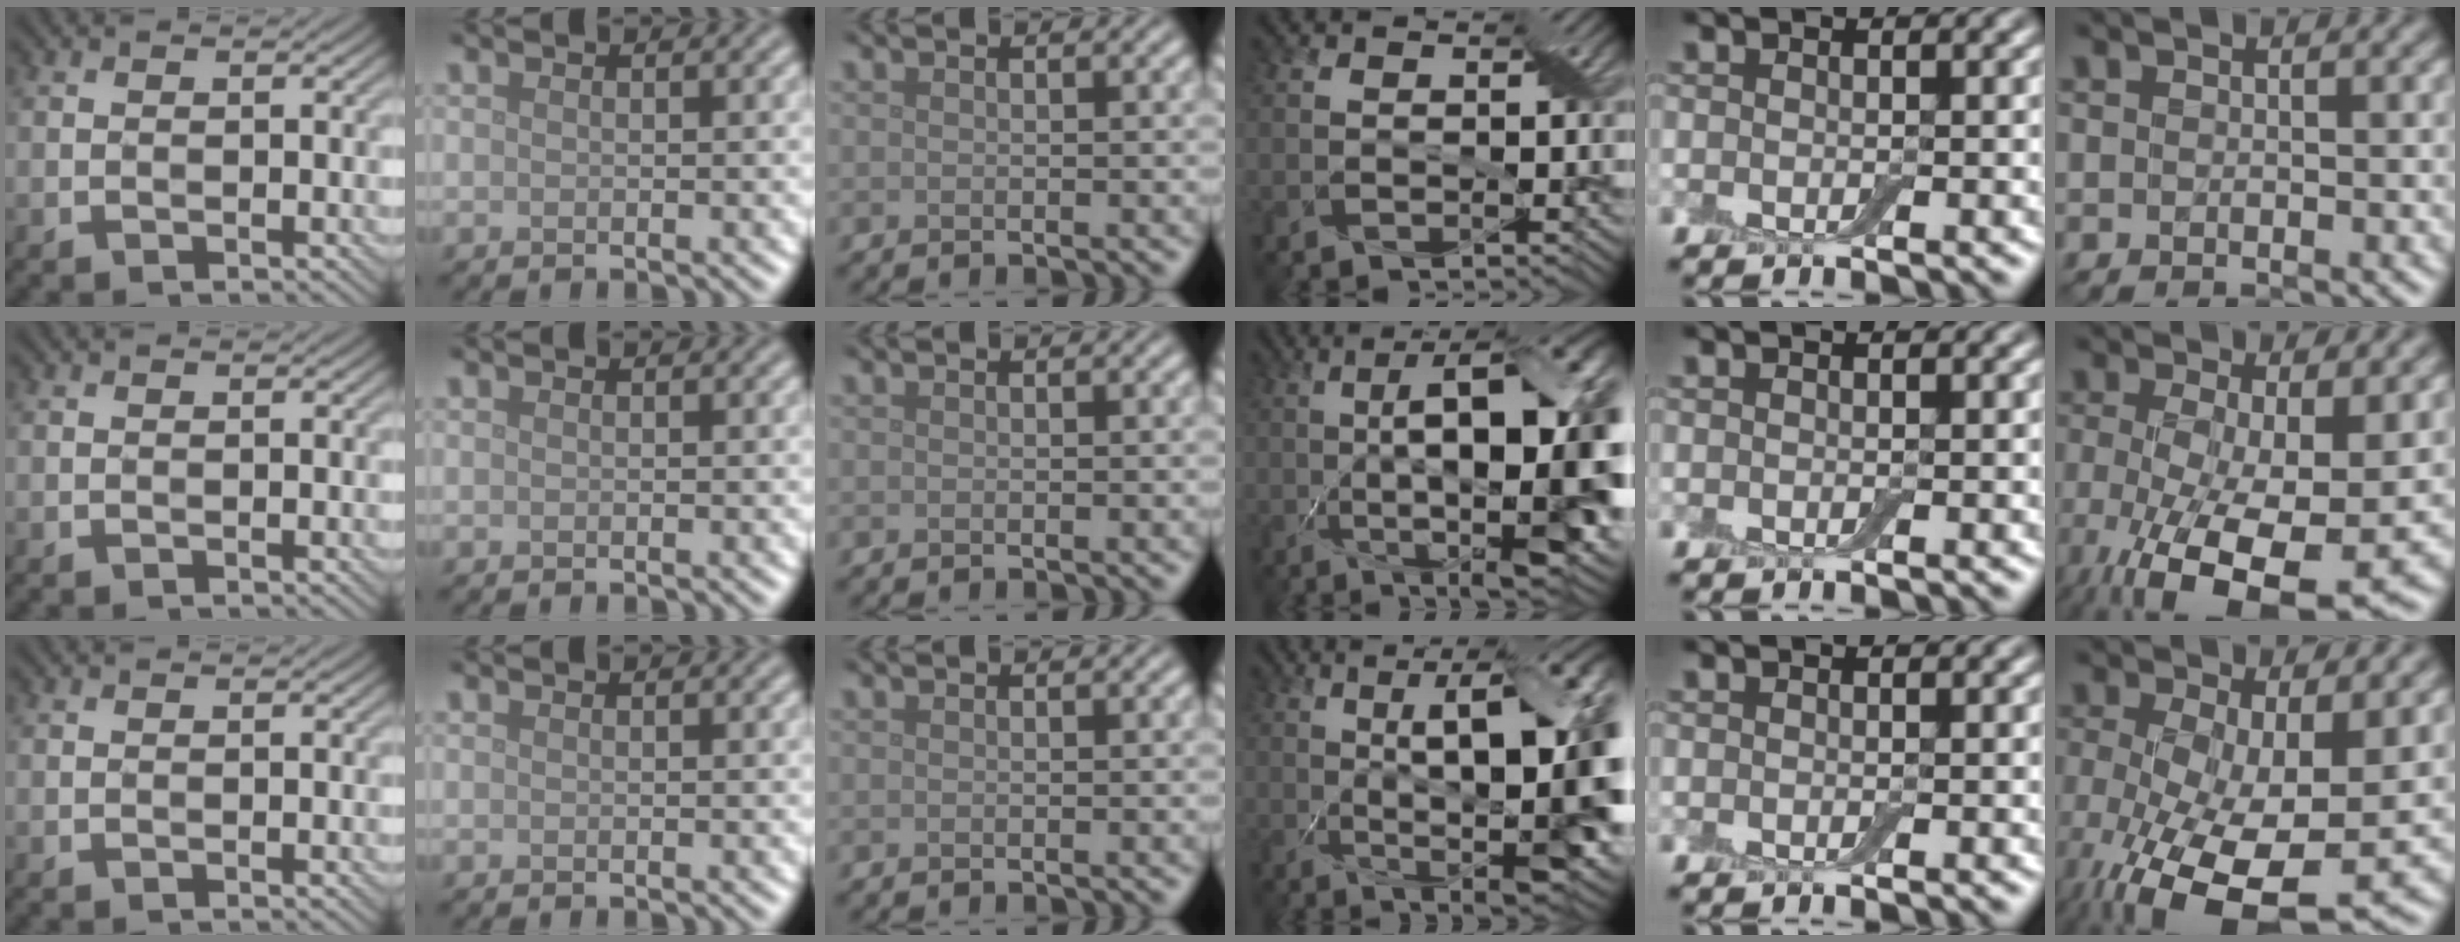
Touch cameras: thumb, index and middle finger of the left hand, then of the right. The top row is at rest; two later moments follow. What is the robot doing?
{"motion": "wrap", "object": "adhesive wrap"}